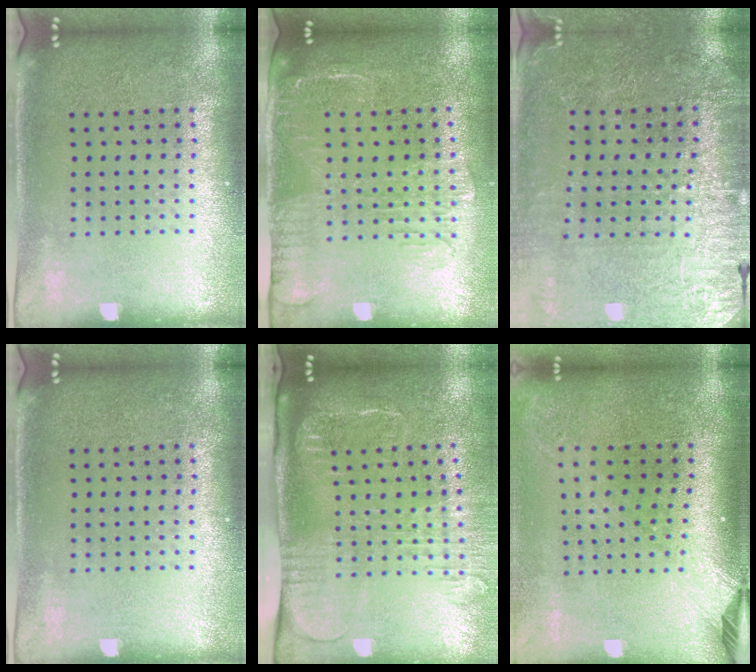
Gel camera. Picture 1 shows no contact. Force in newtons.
{"total": 1.9, "press": 1.6, "slide": 1.0}
{"total": 2.9, "press": 2.9, "slide": 0.4}
{"total": 0.0}
{"total": 2.7, "press": 2.1, "slide": 1.7}
{"total": 2.3, "press": 1.7, "slide": 1.5}